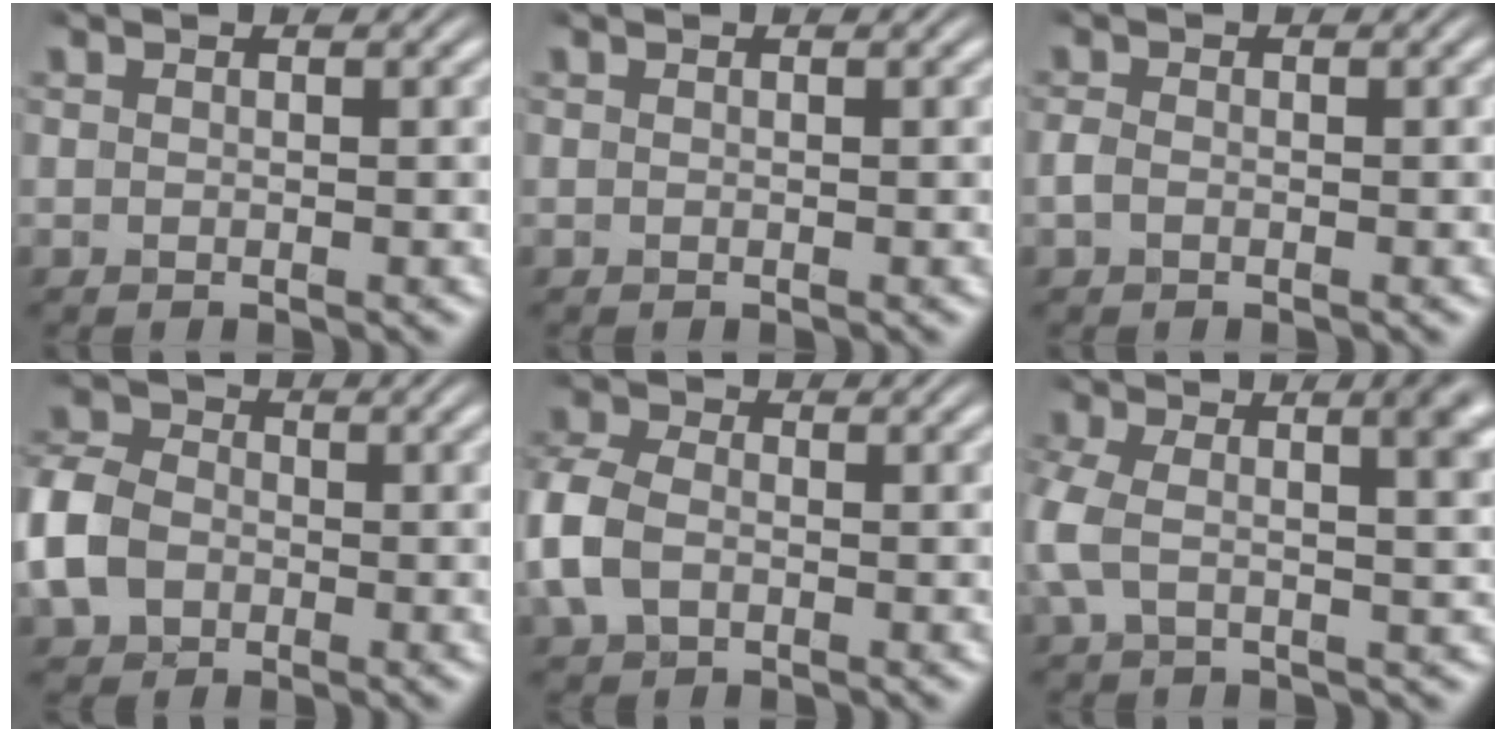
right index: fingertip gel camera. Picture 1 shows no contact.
{"total": 0.0}
{"total": 0.8, "force": [-0.5, 0.4, 0.5], "torque": [-0.012, 0.000, -0.007]}
{"total": 5.0, "force": [-0.7, 4.4, 2.4], "torque": [-0.061, -0.010, -0.012]}
{"total": 3.9, "force": [-0.5, 3.2, 2.1], "torque": [-0.070, -0.013, -0.001]}
{"total": 6.0, "force": [1.2, 2.6, 5.3], "torque": [-0.094, 0.002, 0.022]}